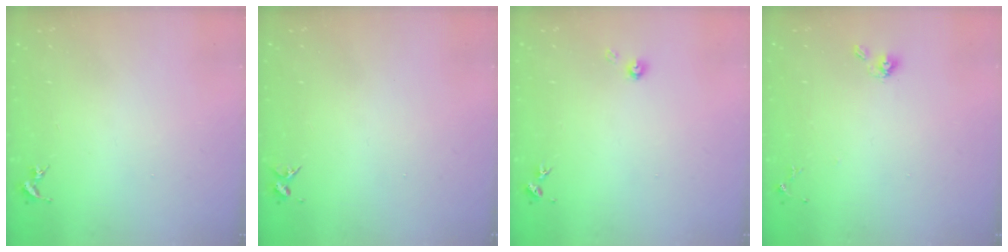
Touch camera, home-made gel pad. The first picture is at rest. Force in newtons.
{"total": 3.7, "press": 3.6, "slide": 0.4}
{"total": 3.7, "press": 3.7, "slide": 0.4}
{"total": 6.5, "press": 6.4, "slide": 1.5}